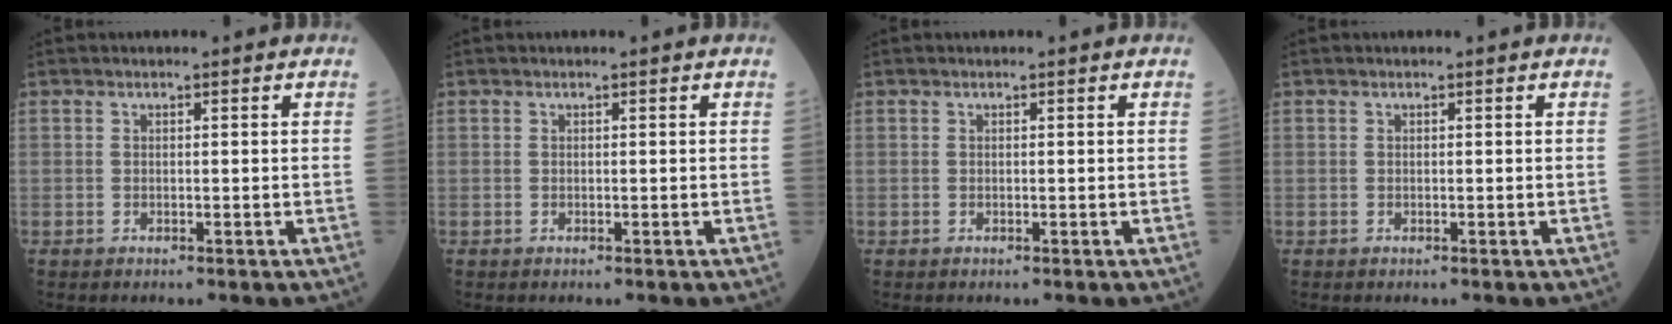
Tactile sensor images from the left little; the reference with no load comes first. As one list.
[{"total": 0.0}, {"total": 0.0}, {"total": 0.0}]